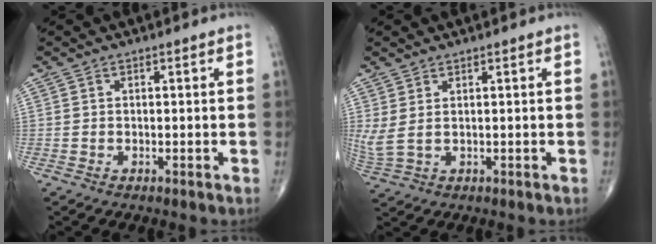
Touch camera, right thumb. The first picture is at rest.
{"total": 3.9, "force": [0.9, 1.6, 3.5], "torque": [-0.101, 0.003, 0.029]}